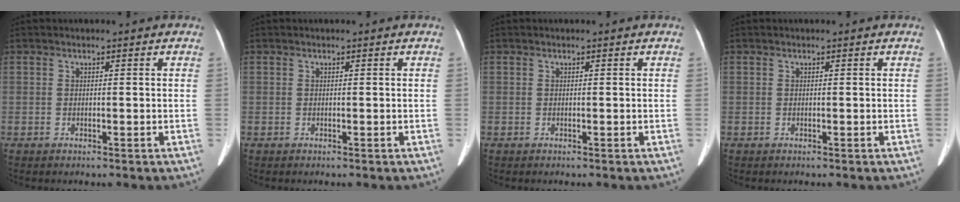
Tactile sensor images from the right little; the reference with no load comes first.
{"total": 0.0}
{"total": 0.0}
{"total": 0.0}